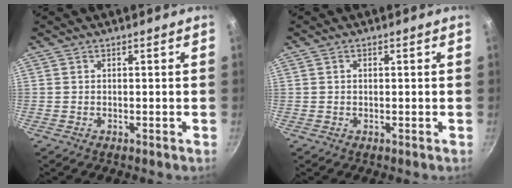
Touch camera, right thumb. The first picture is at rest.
{"total": 0.7, "force": [0.1, 0.5, 0.4], "torque": [-0.007, 0.004, 0.002]}